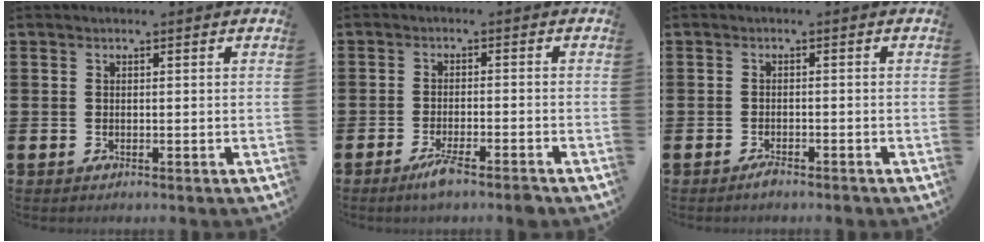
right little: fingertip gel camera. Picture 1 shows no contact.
{"total": 3.4, "force": [-2.3, 0.0, 2.5], "torque": [-0.039, -0.002, -0.040]}
{"total": 1.3, "force": [-1.1, 0.2, 0.7], "torque": [-0.016, 0.000, -0.022]}